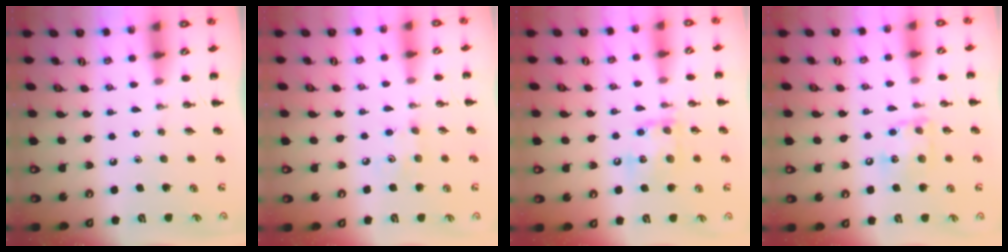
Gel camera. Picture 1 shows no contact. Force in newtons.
{"total": 4.4, "press": 4.3, "slide": 0.9}
{"total": 12.4, "press": 12.3, "slide": 1.7}
{"total": 10.1, "press": 10.1, "slide": 0.8}